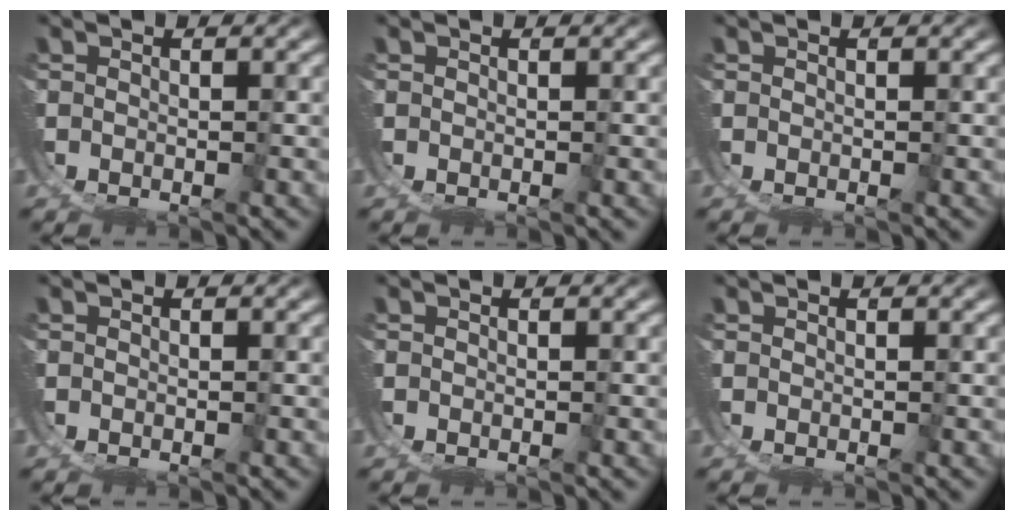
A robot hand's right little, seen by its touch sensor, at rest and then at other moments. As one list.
[{"total": 0.0}, {"total": 0.0}, {"total": 0.0}, {"total": 0.0}, {"total": 0.0}]